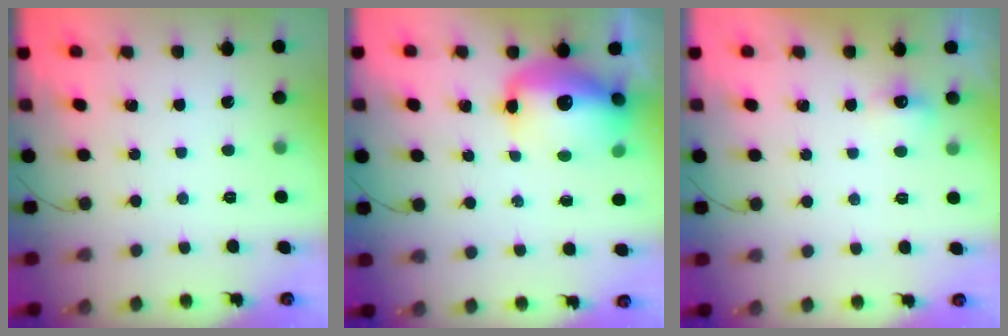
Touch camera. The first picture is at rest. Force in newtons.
{"total": 15.5, "press": 15.1, "slide": 3.6}
{"total": 6.8, "press": 4.4, "slide": 5.2}